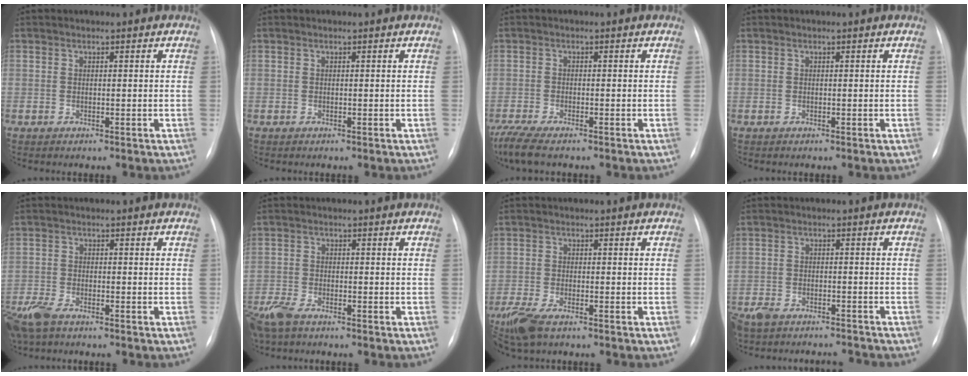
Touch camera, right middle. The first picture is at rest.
{"total": 0.0}
{"total": 6.0, "force": [-4.7, 1.0, 3.6], "torque": [-0.071, -0.016, -0.079]}
{"total": 0.0}
{"total": 7.5, "force": [-5.7, 2.6, 4.1], "torque": [-0.088, -0.016, -0.107]}
{"total": 6.4, "force": [-5.0, 2.0, 3.4], "torque": [-0.072, -0.014, -0.097]}
{"total": 7.0, "force": [-5.0, 2.1, 4.4], "torque": [-0.092, -0.017, -0.091]}
{"total": 10.7, "force": [-9.6, 3.3, 3.5], "torque": [-0.071, 0.003, -0.136]}